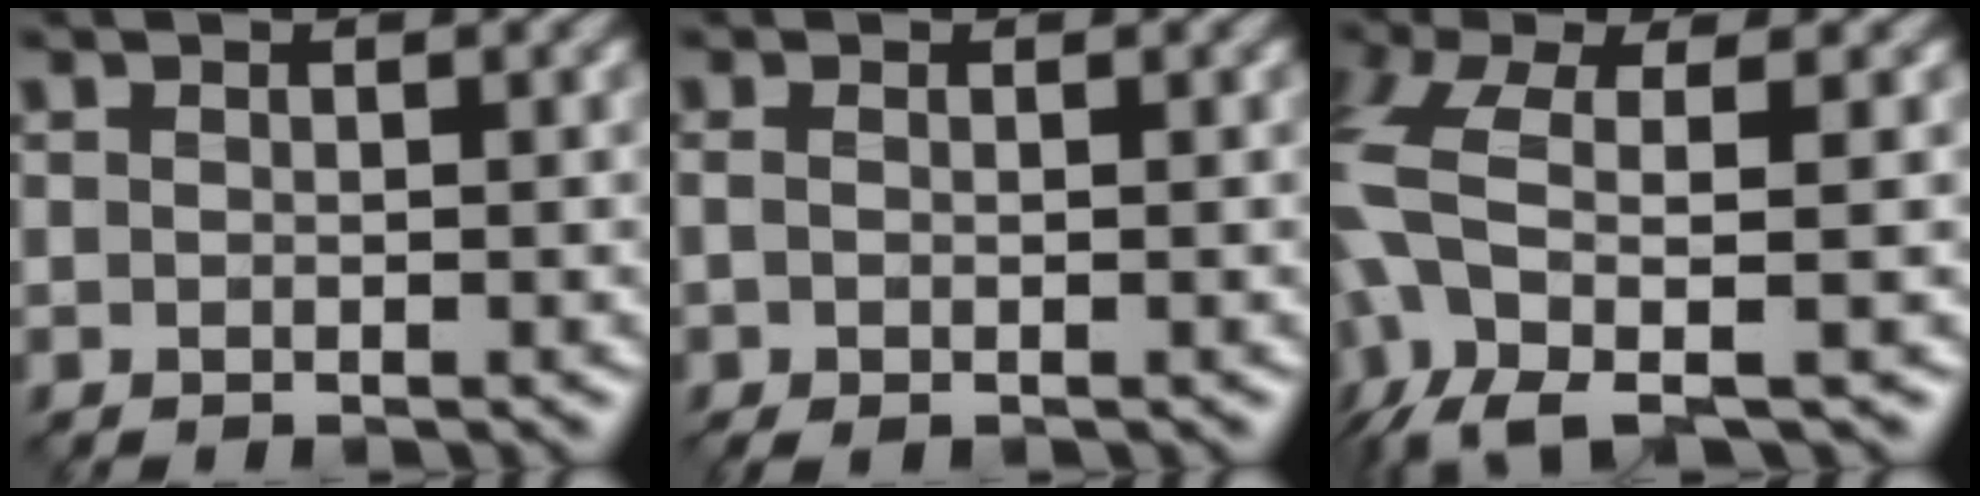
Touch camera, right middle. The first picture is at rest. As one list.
[{"total": 1.5, "force": [-0.4, 0.6, 1.3], "torque": [-0.034, -0.001, -0.005]}, {"total": 9.2, "force": [-3.6, 3.5, 7.7], "torque": [-0.184, -0.003, -0.070]}]